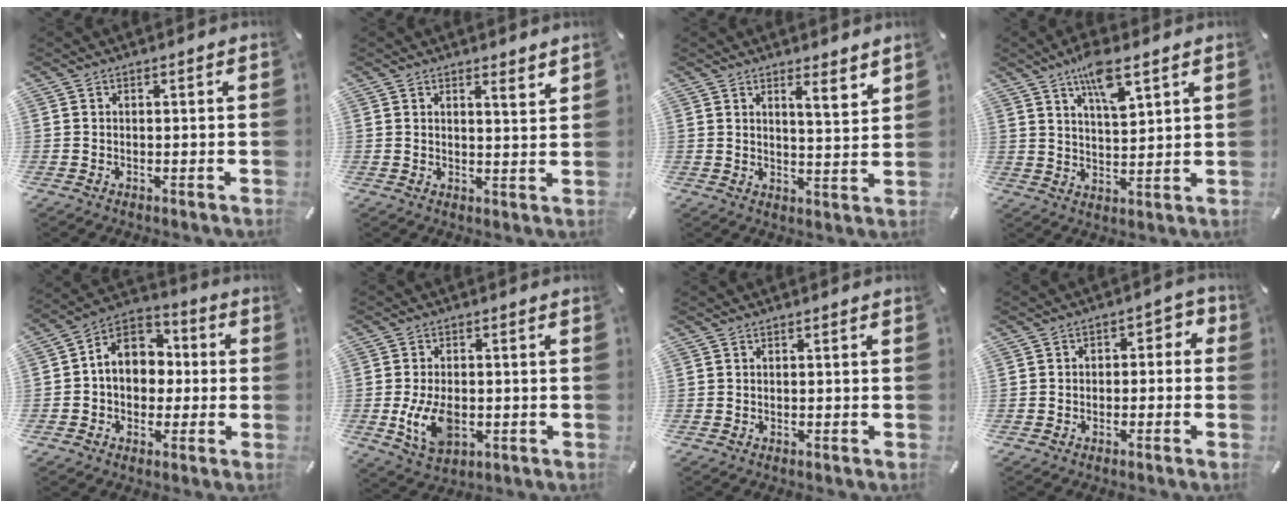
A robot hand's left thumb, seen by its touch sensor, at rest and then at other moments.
{"total": 2.8, "force": [2.6, 0.2, 1.0], "torque": [-0.018, -0.019, 0.045]}
{"total": 4.9, "force": [3.9, 0.6, 2.9], "torque": [-0.044, -0.032, 0.061]}
{"total": 9.1, "force": [5.9, 2.9, 6.2], "torque": [-0.104, -0.026, 0.101]}
{"total": 10.3, "force": [0.3, 9.1, 5.0], "torque": [-0.108, 0.007, 0.002]}
{"total": 8.7, "force": [-1.6, 5.6, 6.5], "torque": [-0.152, -0.002, -0.027]}
{"total": 0.0}
{"total": 3.7, "force": [-1.9, 2.6, 1.8], "torque": [-0.027, 0.018, -0.041]}